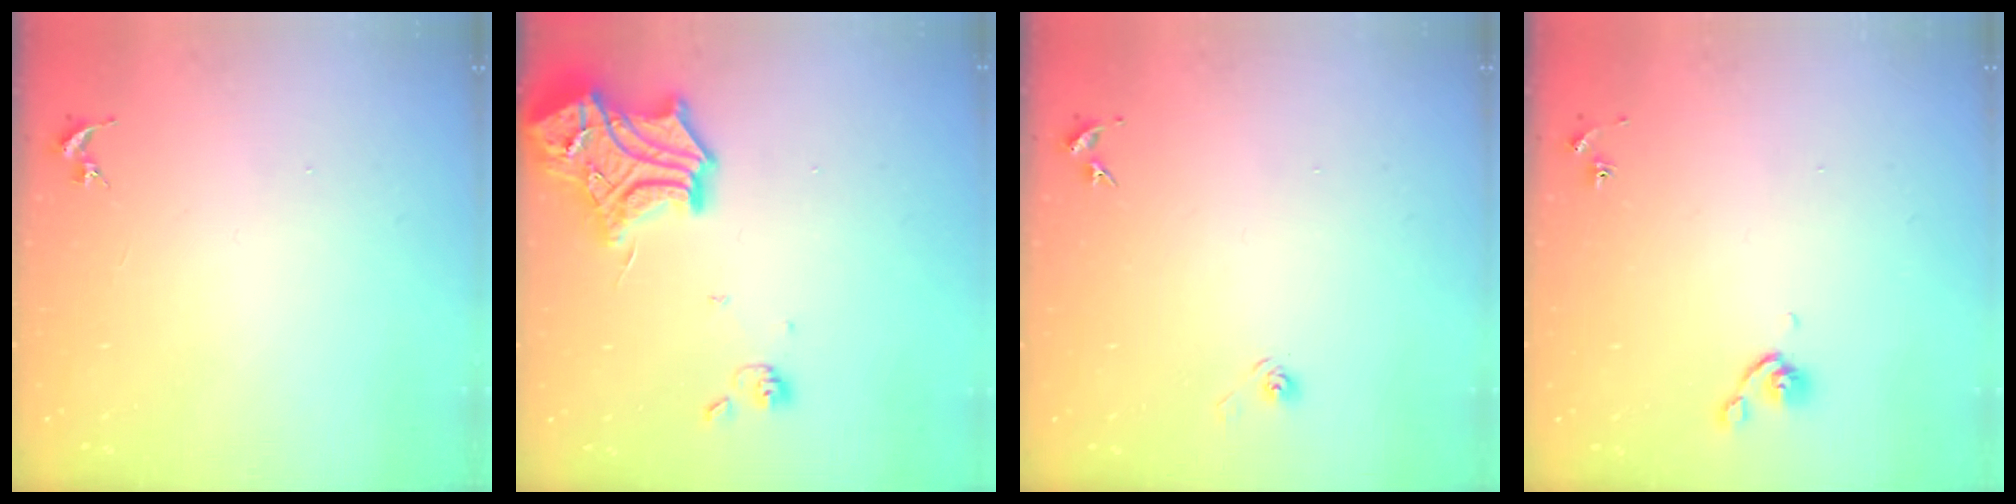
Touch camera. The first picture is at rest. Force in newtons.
{"total": 19.1, "press": 19.0, "slide": 1.6}
{"total": 2.9, "press": 2.5, "slide": 1.5}
{"total": 4.8, "press": 4.7, "slide": 1.1}